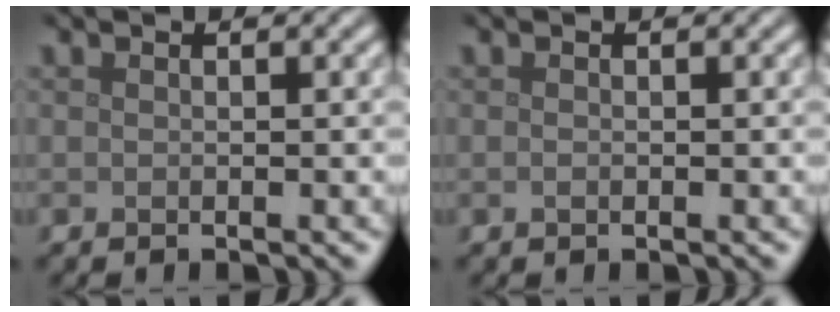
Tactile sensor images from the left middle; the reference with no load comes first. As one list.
[{"total": 0.0}]